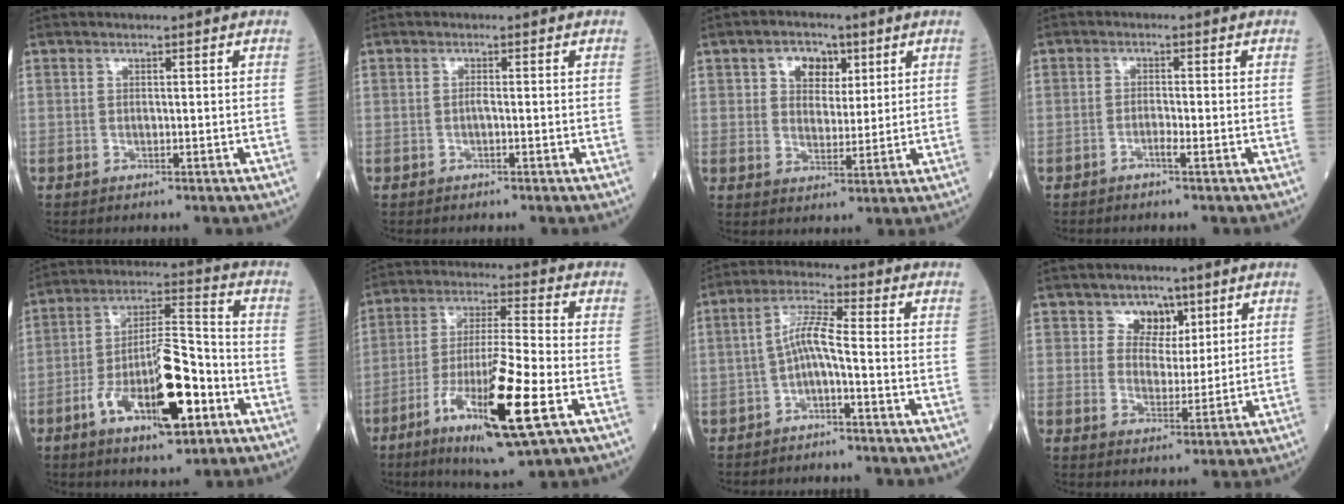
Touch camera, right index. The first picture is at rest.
{"total": 0.6, "force": [-0.2, 0.0, 0.5], "torque": [-0.010, 0.001, -0.005]}
{"total": 5.7, "force": [2.6, 4.0, 3.2], "torque": [-0.050, 0.015, 0.044]}
{"total": 1.4, "force": [-1.0, -0.2, 1.0], "torque": [-0.017, 0.002, -0.021]}
{"total": 15.7, "force": [-6.1, 4.2, 13.8], "torque": [-0.246, 0.003, -0.098]}
{"total": 16.5, "force": [-6.6, 1.1, 15.1], "torque": [-0.280, -0.029, -0.112]}
{"total": 5.1, "force": [-1.4, 0.6, 4.9], "torque": [-0.096, 0.020, -0.027]}
{"total": 4.9, "force": [2.8, 3.7, 1.6], "torque": [-0.017, 0.003, 0.046]}